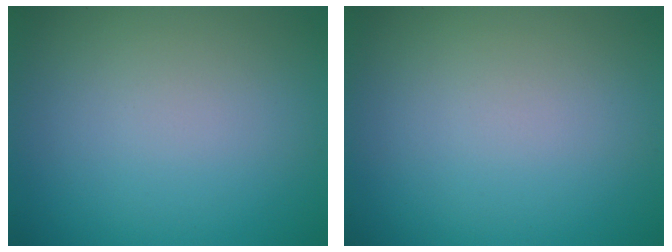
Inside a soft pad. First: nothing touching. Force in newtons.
{"total": 0.0}